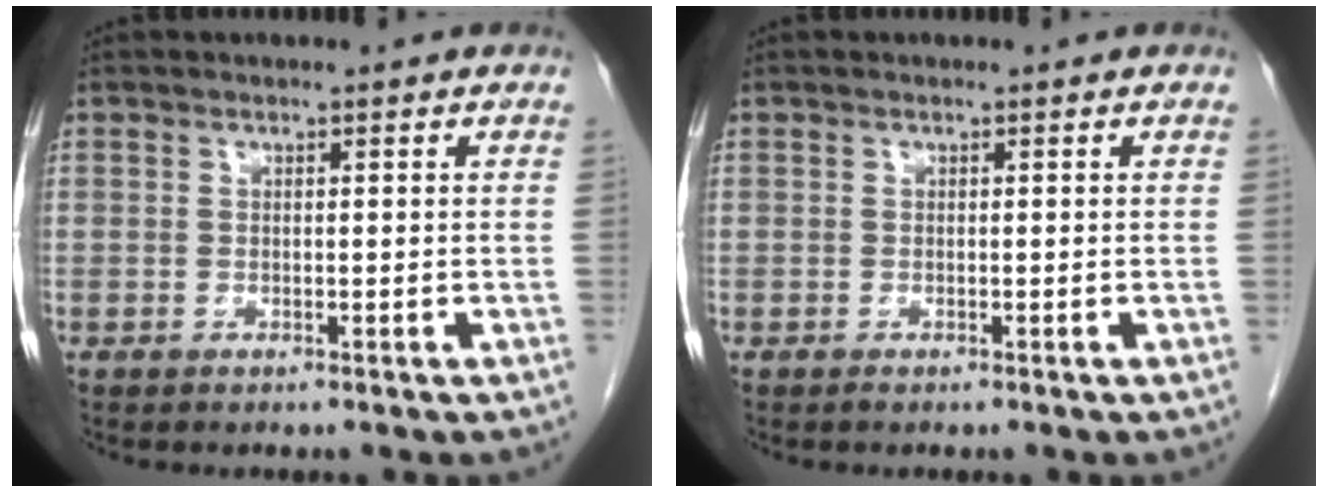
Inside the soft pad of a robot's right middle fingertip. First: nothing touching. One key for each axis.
{"total": 0.0}